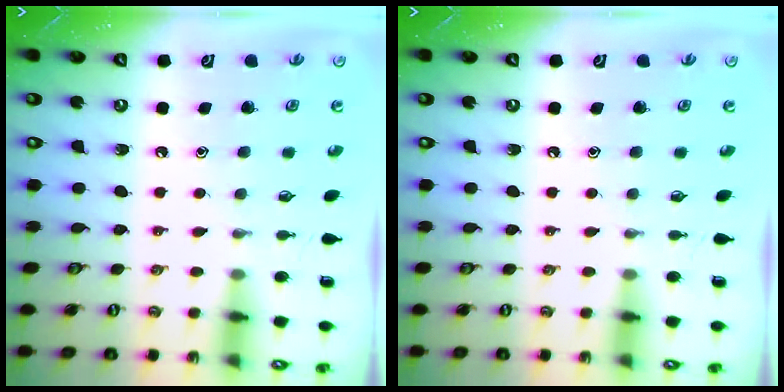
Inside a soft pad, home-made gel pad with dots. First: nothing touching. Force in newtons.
{"total": 0.0}